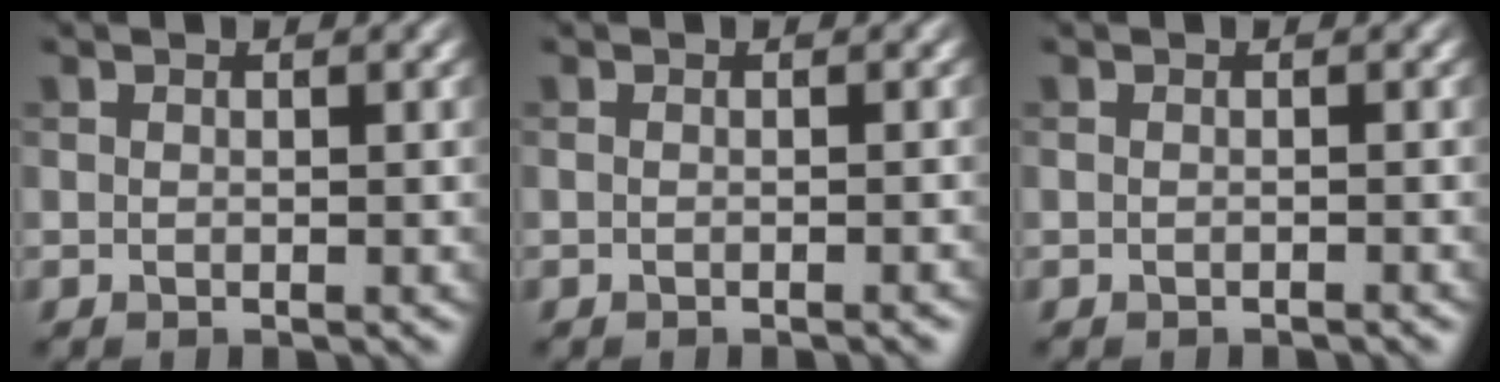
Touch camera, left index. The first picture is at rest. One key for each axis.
{"total": 1.0, "fx": -0.4, "fy": 0.3, "fz": 0.9, "tx": -0.007, "ty": -0.003, "tz": -0.012}
{"total": 0.7, "fx": -0.6, "fy": 0.0, "fz": 0.3, "tx": -0.002, "ty": -0.001, "tz": -0.013}